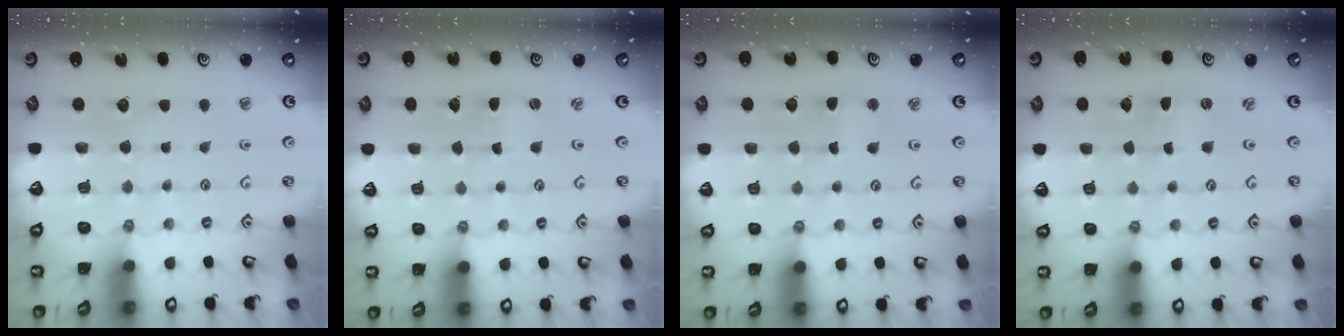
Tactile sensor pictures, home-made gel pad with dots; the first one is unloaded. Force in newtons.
{"total": 1.4, "press": 1.3, "slide": 0.3}
{"total": 2.6, "press": 2.6, "slide": 0.3}
{"total": 0.0}